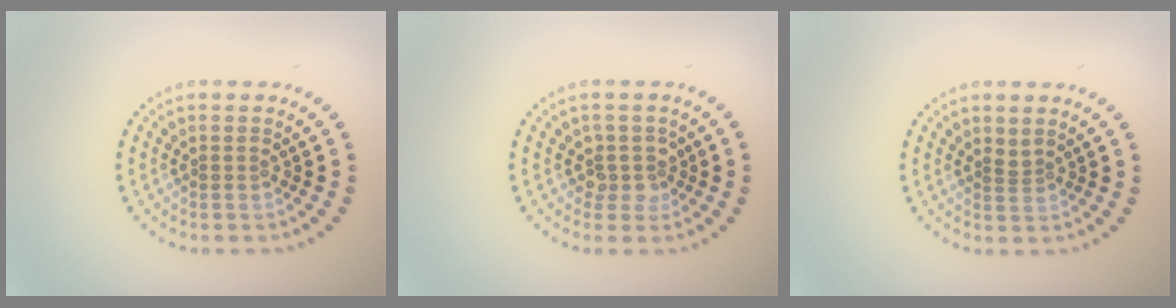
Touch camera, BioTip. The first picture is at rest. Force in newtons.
{"total": 2.0, "press": 1.6, "slide": 1.2}
{"total": 0.5, "press": 0.3, "slide": 0.4}